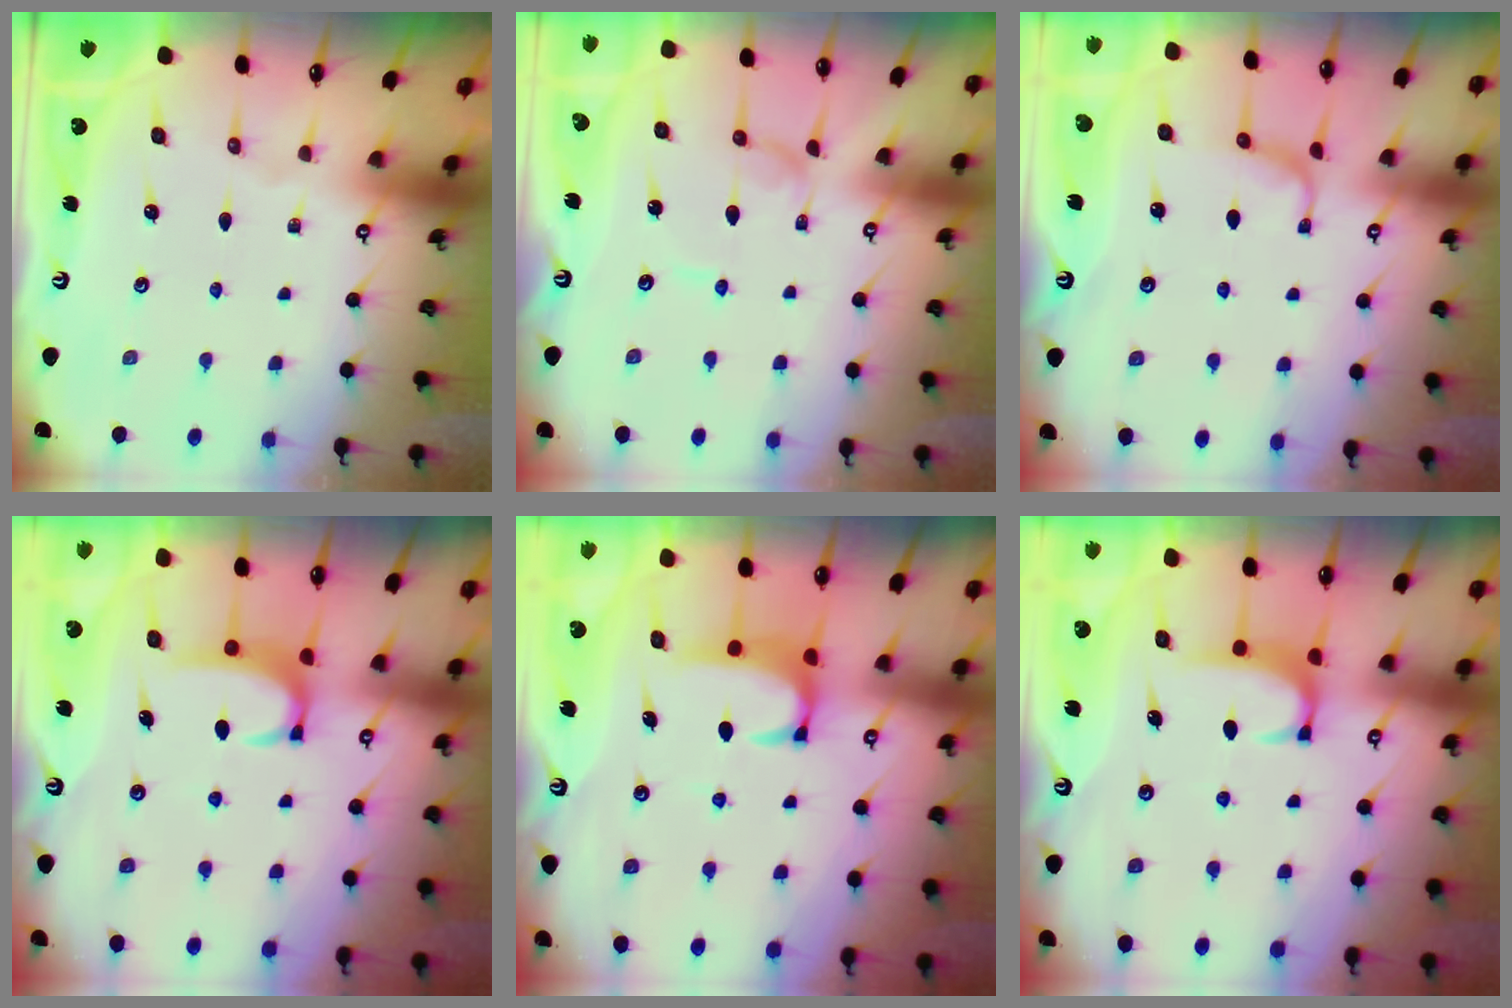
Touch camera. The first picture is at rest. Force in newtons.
{"total": 0.0}
{"total": 0.9, "press": 0.2, "slide": 0.9}
{"total": 3.3, "press": 3.3, "slide": 0.4}
{"total": 2.5, "press": 2.4, "slide": 0.7}
{"total": 1.6, "press": 1.5, "slide": 0.5}